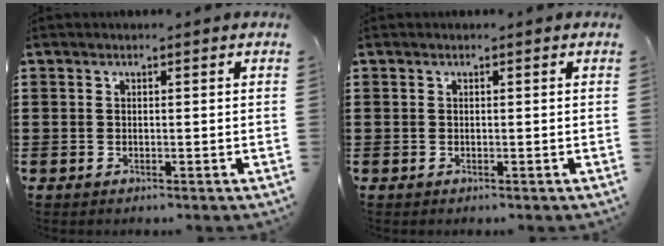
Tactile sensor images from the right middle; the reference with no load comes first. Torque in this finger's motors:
{"motor_torque": [-1.07, -1.07, 0.00, -0.01]}